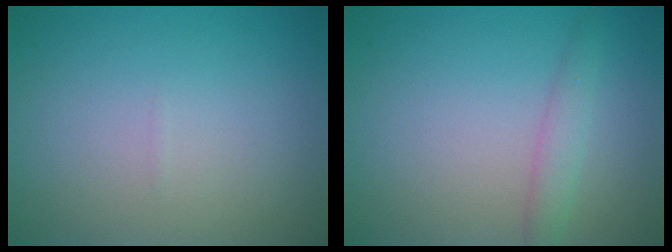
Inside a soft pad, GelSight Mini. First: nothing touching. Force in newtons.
{"total": 1.8, "press": 1.8, "slide": 0.0}